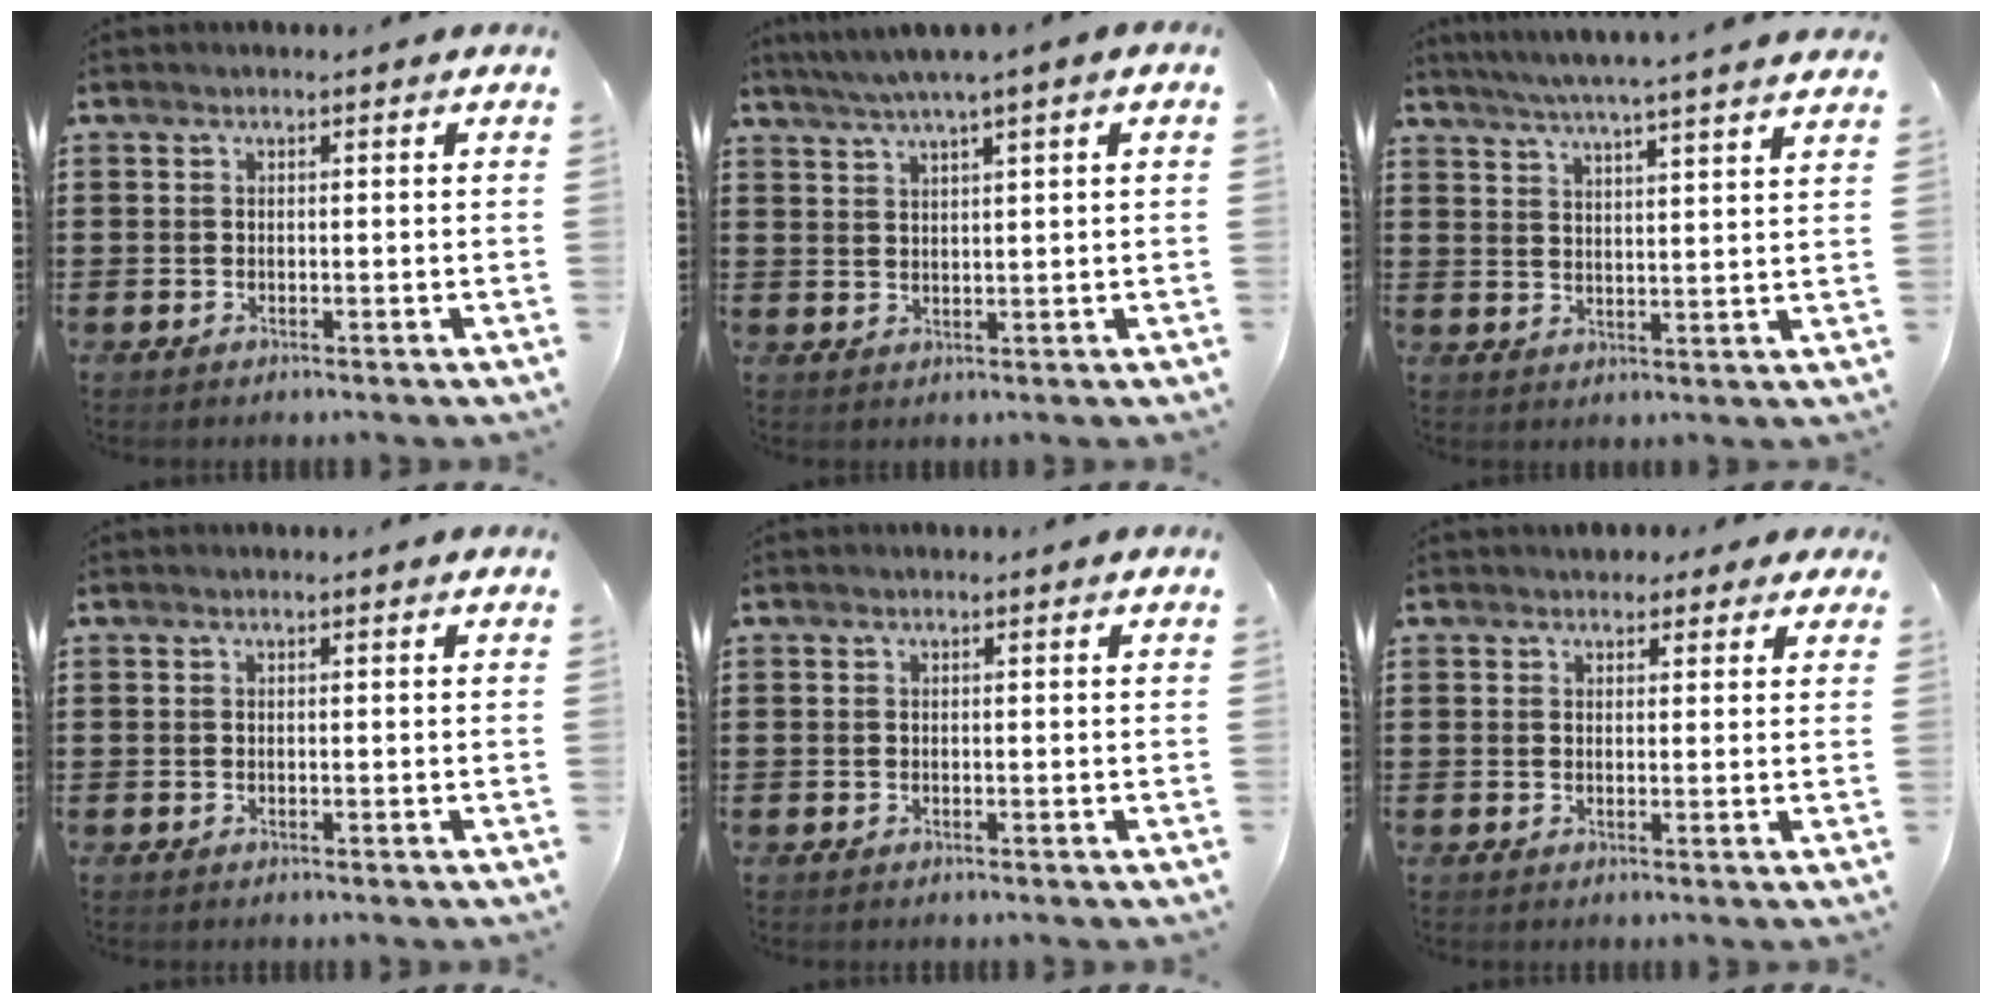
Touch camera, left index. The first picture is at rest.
{"total": 3.1, "force": [2.2, -0.4, 2.2], "torque": [-0.046, -0.003, 0.039]}
{"total": 5.1, "force": [4.7, -0.9, 1.7], "torque": [-0.049, -0.026, 0.082]}
{"total": 0.0}
{"total": 0.0}
{"total": 2.3, "force": [1.7, 1.4, 0.4], "torque": [-0.007, 0.006, 0.030]}